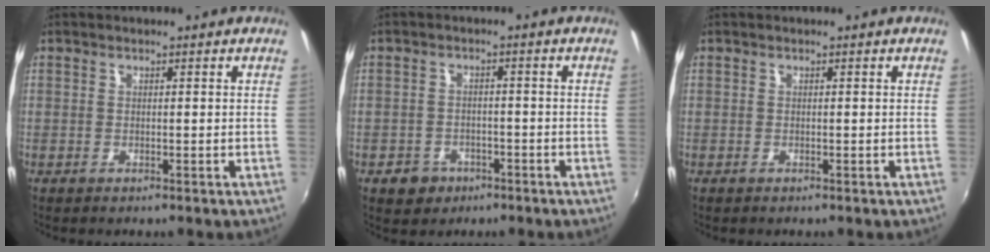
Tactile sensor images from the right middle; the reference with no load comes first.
{"total": 5.0, "force": [-2.8, 3.8, 1.4], "torque": [-0.048, 0.007, -0.038]}
{"total": 0.0}